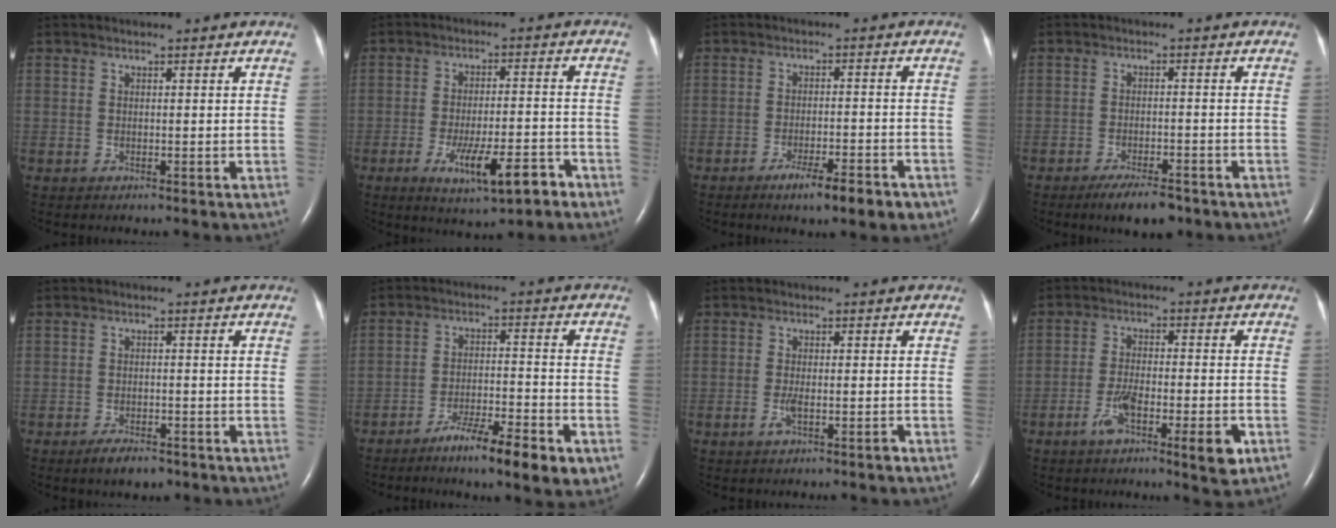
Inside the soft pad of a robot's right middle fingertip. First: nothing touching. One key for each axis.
{"total": 9.8, "fx": -5.3, "fy": 2.1, "fz": 8.0, "tx": -0.132, "ty": -0.008, "tz": -0.076}
{"total": 6.7, "fx": -4.3, "fy": 0.8, "fz": 5.1, "tx": -0.078, "ty": -0.008, "tz": -0.063}
{"total": 5.7, "fx": -4.2, "fy": 1.6, "fz": 3.5, "tx": -0.060, "ty": -0.005, "tz": -0.065}
{"total": 3.8, "fx": -2.8, "fy": 1.3, "fz": 2.2, "tx": -0.045, "ty": -0.004, "tz": -0.040}
{"total": 9.9, "fx": -5.9, "fy": 1.1, "fz": 7.9, "tx": -0.125, "ty": -0.007, "tz": -0.092}
{"total": 2.6, "fx": -1.4, "fy": 0.2, "fz": 2.1, "tx": -0.041, "ty": -0.002, "tz": -0.026}
{"total": 8.3, "fx": -4.0, "fy": 1.4, "fz": 7.2, "tx": -0.122, "ty": -0.006, "tz": -0.063}